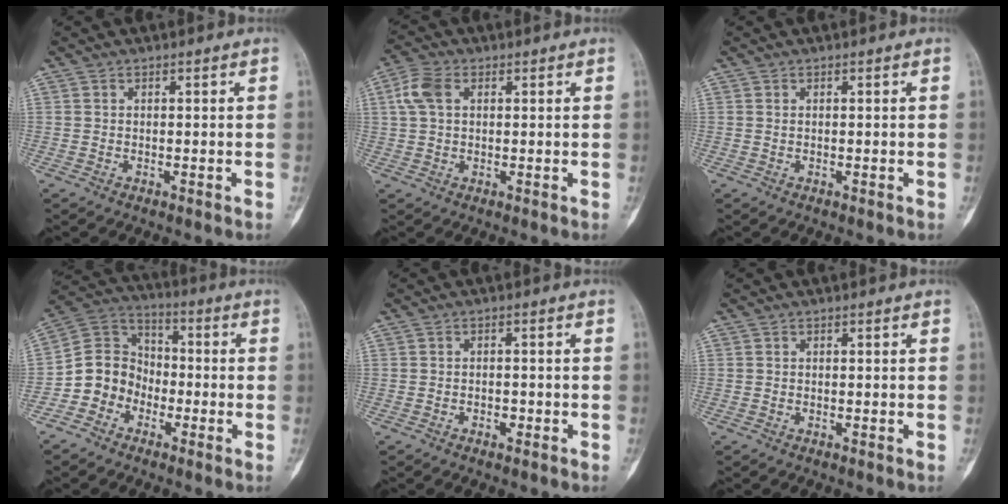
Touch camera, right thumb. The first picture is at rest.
{"total": 5.6, "force": [1.6, 3.6, 4.0], "torque": [-0.090, 0.014, 0.030]}
{"total": 0.0}
{"total": 10.0, "force": [-3.9, 8.7, 3.1], "torque": [-0.027, 0.063, -0.084]}
{"total": 1.5, "force": [-0.8, 0.9, 0.9], "torque": [-0.015, 0.007, -0.012]}
{"total": 0.0}